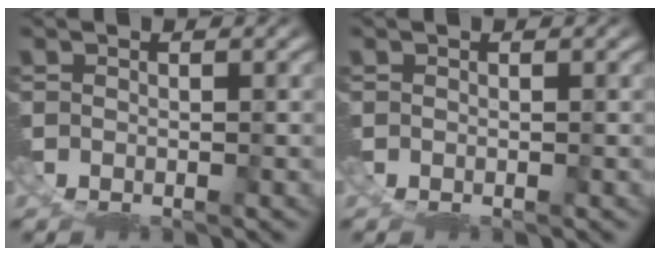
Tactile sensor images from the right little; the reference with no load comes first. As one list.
[{"total": 0.0}]